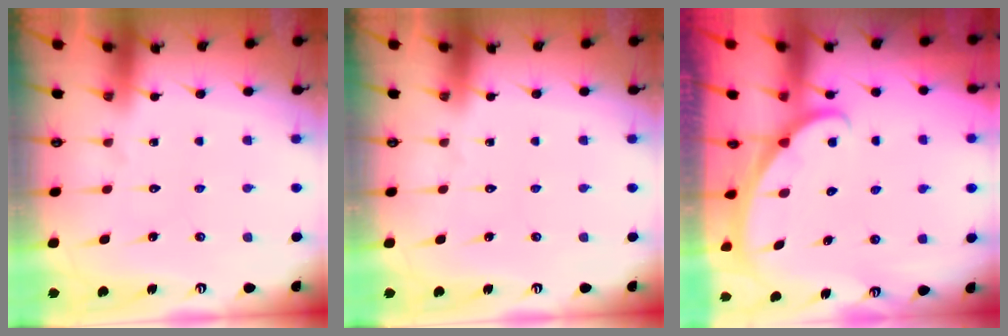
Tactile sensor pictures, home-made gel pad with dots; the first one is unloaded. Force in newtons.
{"total": 0.0}
{"total": 1.8, "press": 1.8, "slide": 0.1}